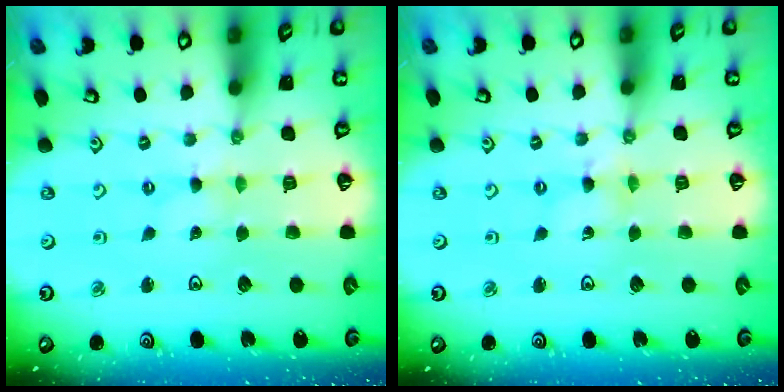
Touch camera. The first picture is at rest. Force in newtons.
{"total": 0.9, "press": 0.9, "slide": 0.2}